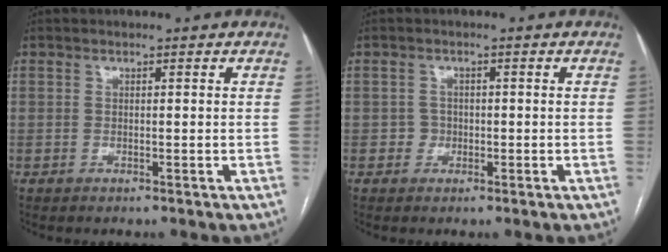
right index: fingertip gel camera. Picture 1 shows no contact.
{"total": 1.6, "force": [-0.4, 1.5, 0.2], "torque": [0.007, 0.008, -0.008]}